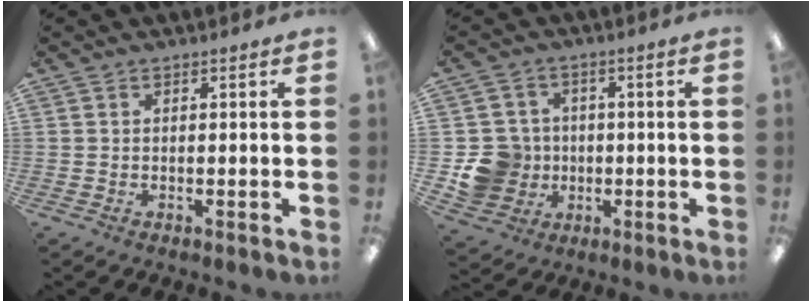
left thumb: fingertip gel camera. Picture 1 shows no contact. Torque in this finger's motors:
{"motor_torque": [-0.46, 0.49, 0.16, -0.59, 0.05]}